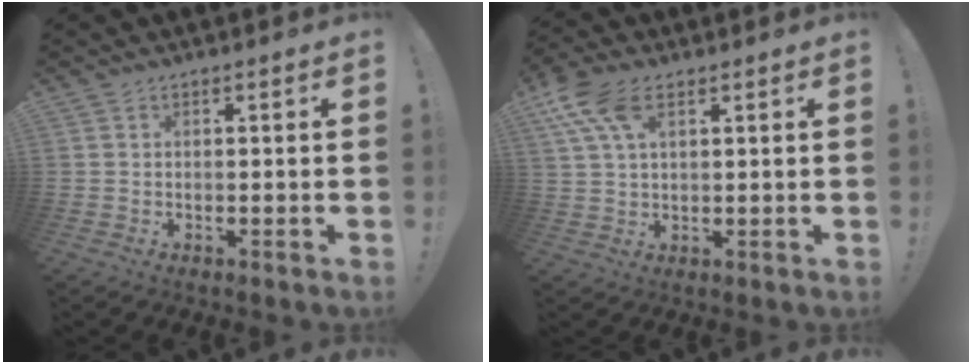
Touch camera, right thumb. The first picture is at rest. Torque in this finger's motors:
{"motor_torque": [-0.59, 0.97, 0.87, 0.85, 0.09]}